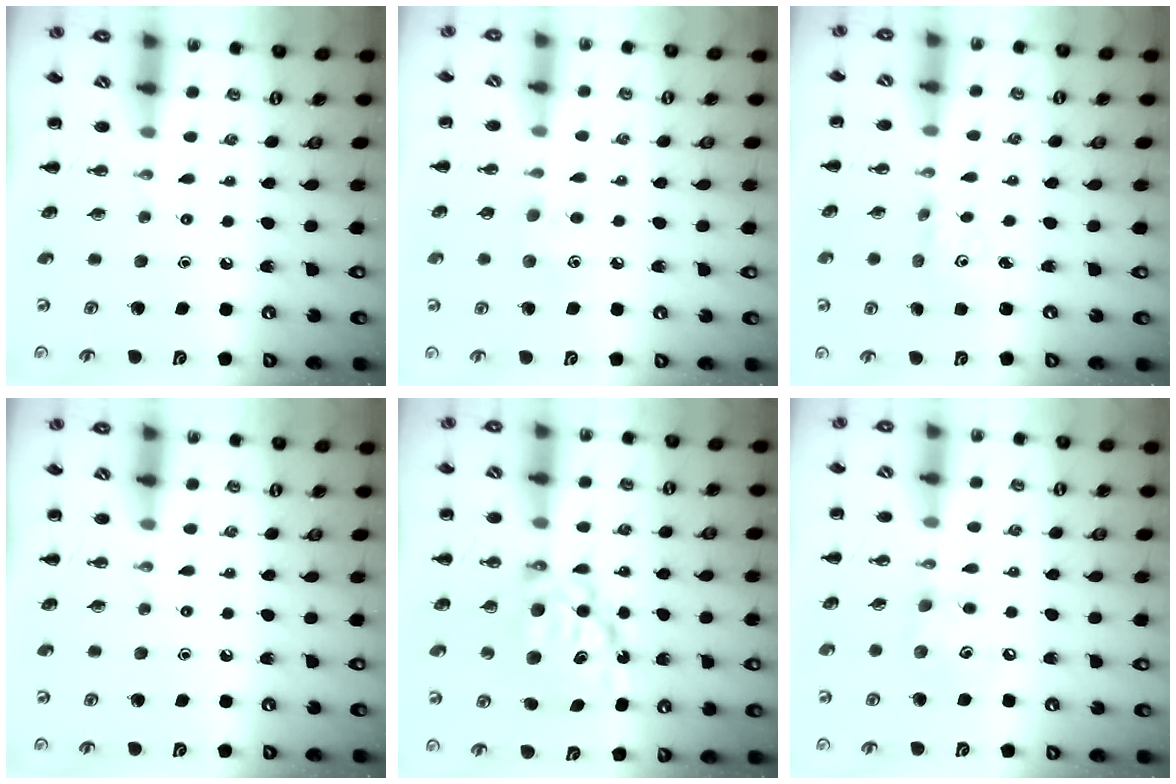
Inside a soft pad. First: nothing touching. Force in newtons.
{"total": 6.6, "press": 6.3, "slide": 1.8}
{"total": 1.9, "press": 1.8, "slide": 0.6}
{"total": 0.0}
{"total": 8.7, "press": 8.6, "slide": 1.4}
{"total": 6.9, "press": 6.9, "slide": 0.5}